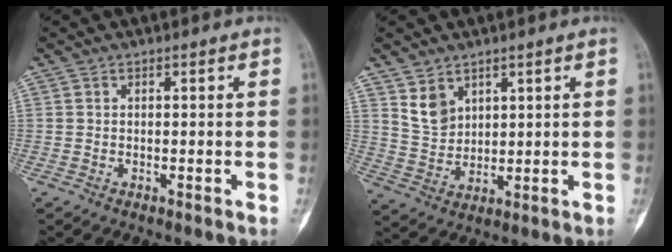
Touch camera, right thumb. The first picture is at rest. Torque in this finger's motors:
{"motor_torque": [-0.26, 0.33, -0.05, 0.08, 0.00]}